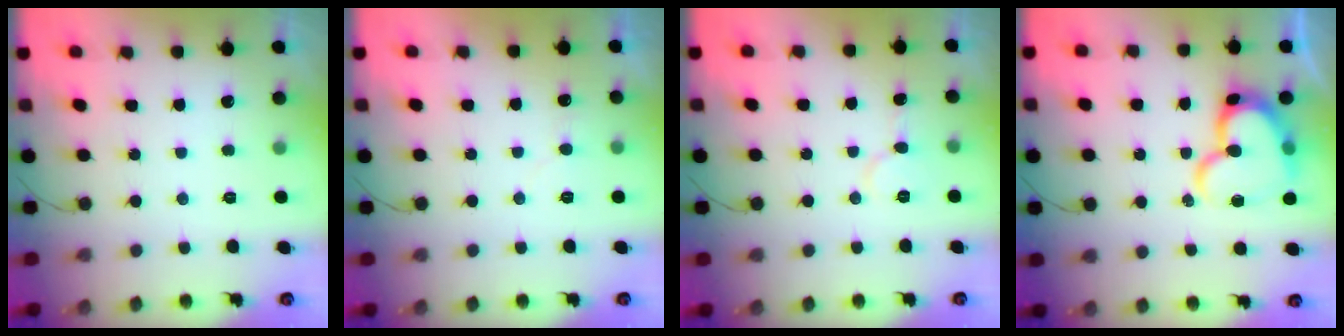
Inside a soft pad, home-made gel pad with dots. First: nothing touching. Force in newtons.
{"total": 5.1, "press": 5.0, "slide": 0.5}
{"total": 6.3, "press": 6.2, "slide": 0.5}
{"total": 16.8, "press": 16.7, "slide": 1.9}